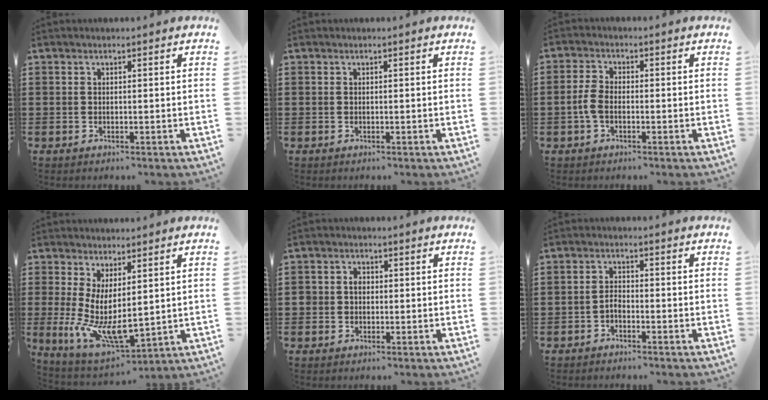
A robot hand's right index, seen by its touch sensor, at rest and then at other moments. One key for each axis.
{"total": 0.0}
{"total": 3.0, "fx": -1.0, "fy": 1.1, "fz": 2.6, "tx": -0.070, "ty": -0.008, "tz": -0.023}
{"total": 7.8, "fx": 0.6, "fy": 3.0, "fz": 7.1, "tx": -0.152, "ty": -0.043, "tz": 0.013}
{"total": 1.9, "fx": 0.0, "fy": 1.7, "fz": 0.9, "tx": -0.022, "ty": 0.009, "tz": -0.001}
{"total": 1.8, "fx": -1.3, "fy": 0.8, "fz": 1.0, "tx": -0.023, "ty": 0.002, "tz": -0.026}